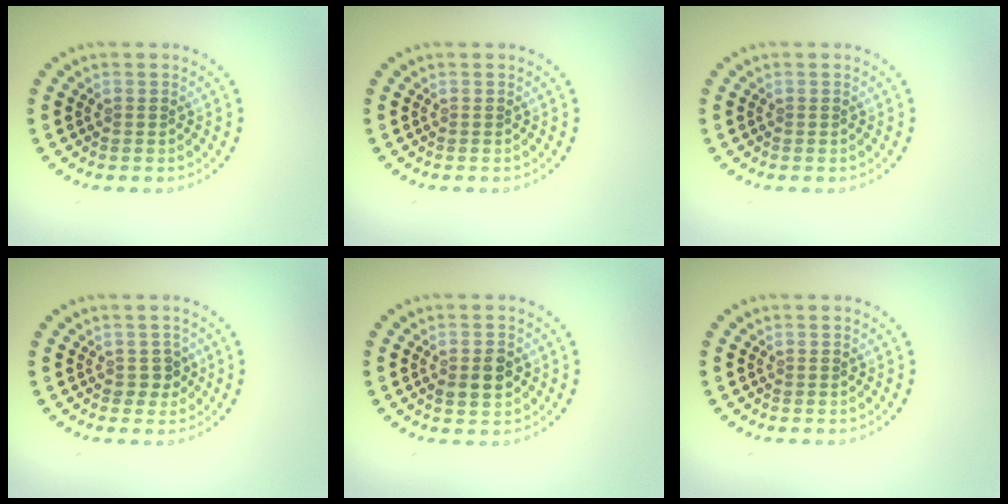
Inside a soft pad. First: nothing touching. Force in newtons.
{"total": 0.0}
{"total": 0.0}
{"total": 1.4, "press": 1.2, "slide": 0.7}
{"total": 2.3, "press": 2.3, "slide": 0.2}
{"total": 0.0}